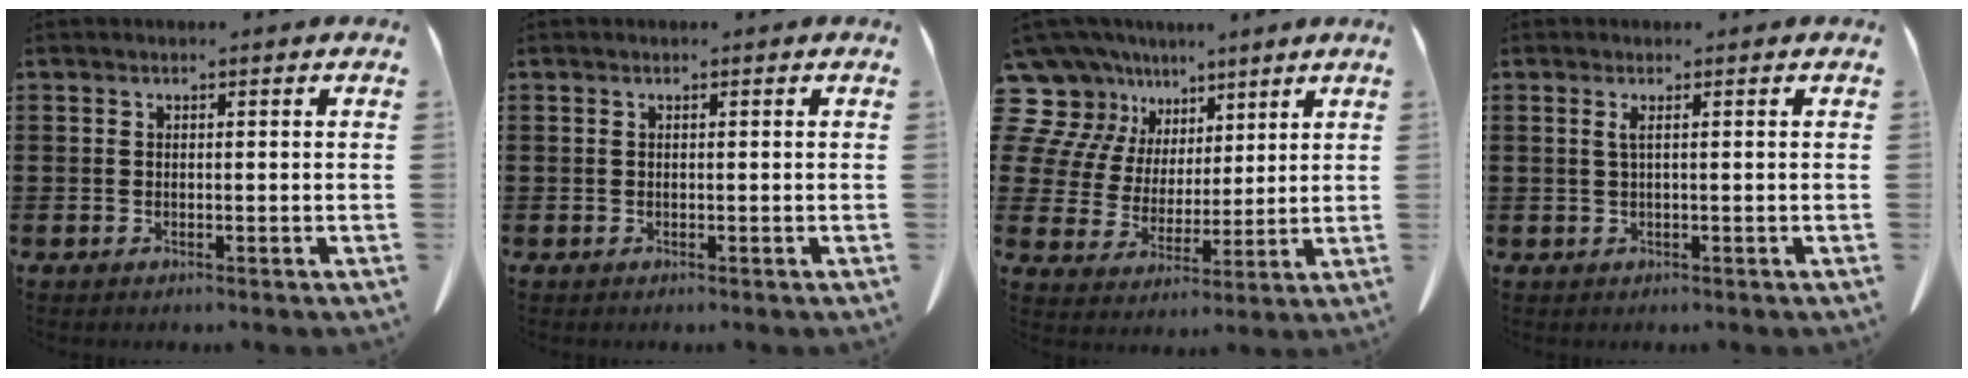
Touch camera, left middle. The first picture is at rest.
{"total": 0.0}
{"total": 10.2, "force": [7.1, 7.1, 1.8], "torque": [-0.116, -0.041, 0.135]}
{"total": 1.1, "force": [0.2, -0.1, 1.1], "torque": [-0.022, -0.003, 0.004]}